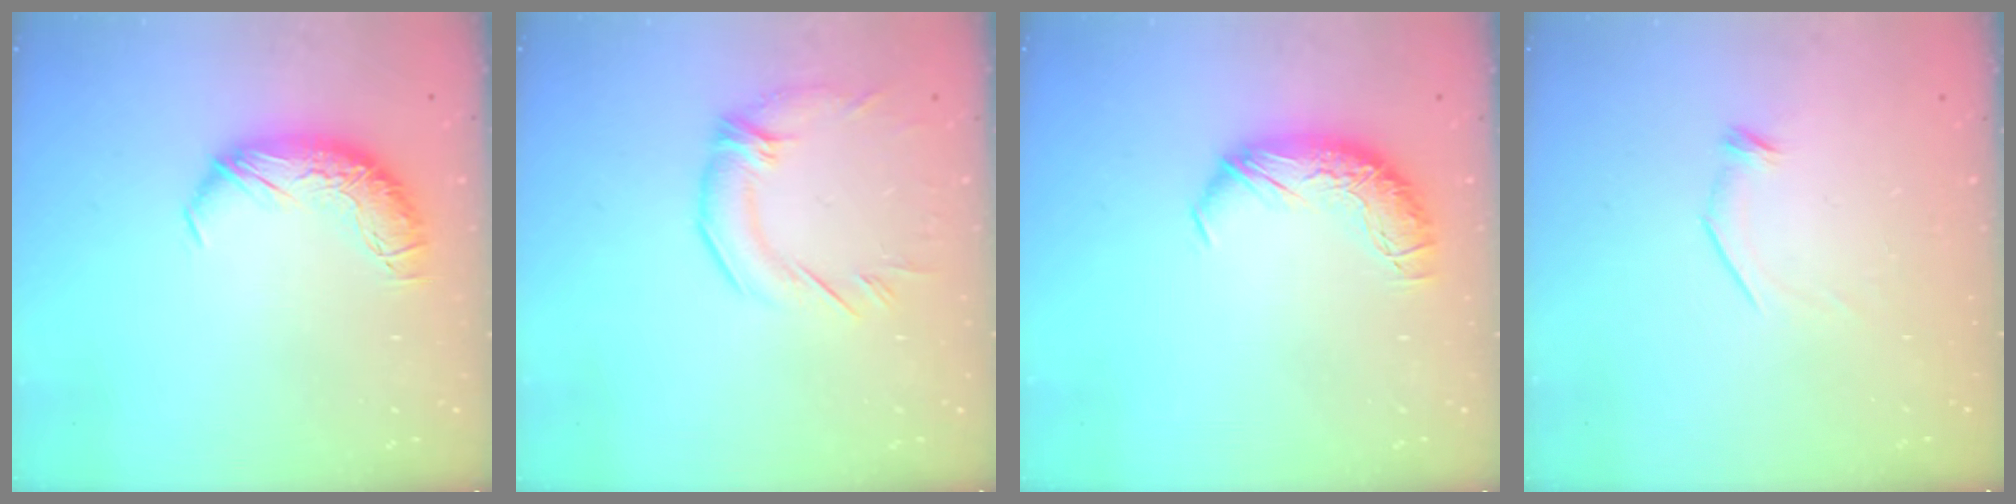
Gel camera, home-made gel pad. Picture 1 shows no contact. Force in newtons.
{"total": 2.1, "press": 1.4, "slide": 1.6}
{"total": 0.0}
{"total": 6.1, "press": 6.0, "slide": 1.1}